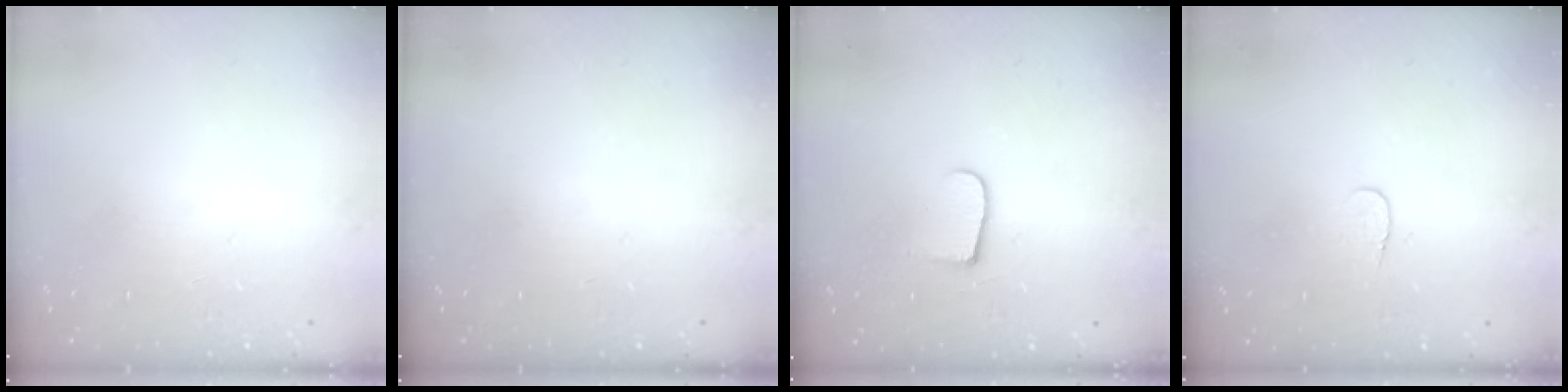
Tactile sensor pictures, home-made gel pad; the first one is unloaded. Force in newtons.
{"total": 0.0}
{"total": 6.6, "press": 6.6, "slide": 0.6}
{"total": 3.9, "press": 3.9, "slide": 0.2}